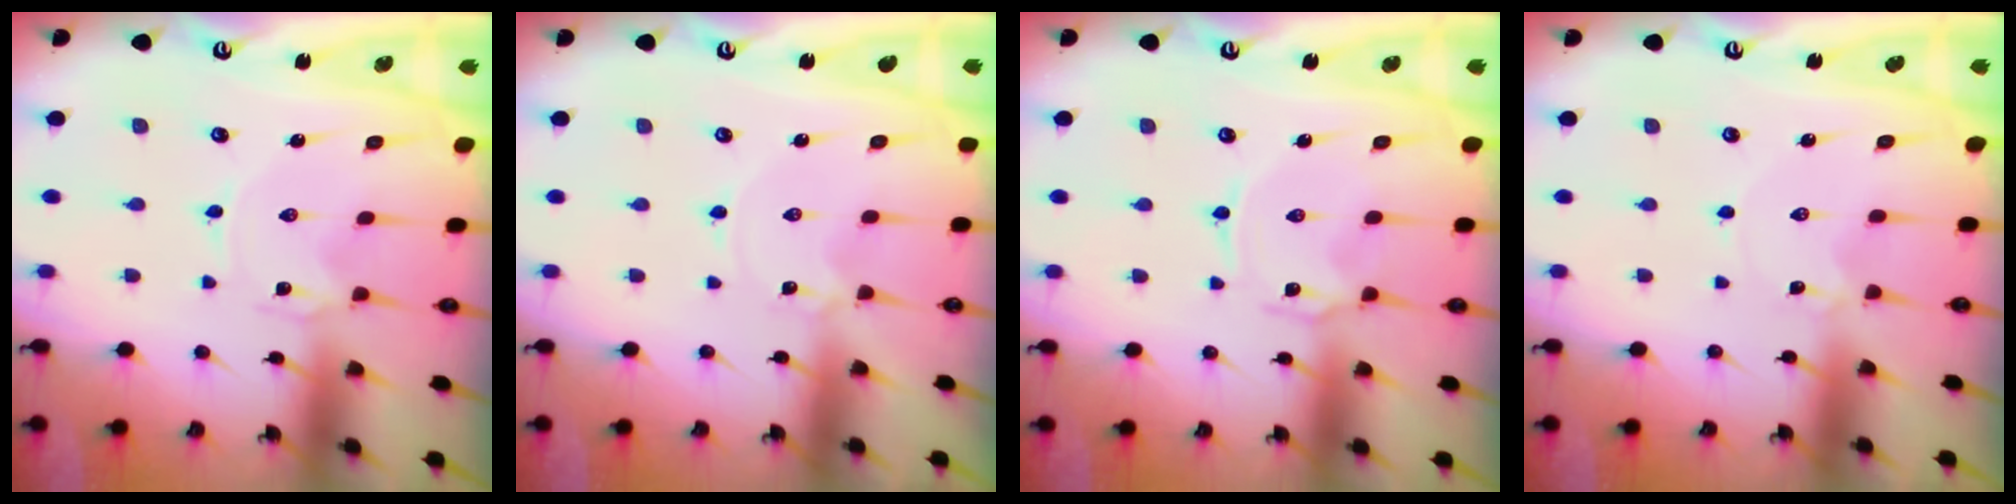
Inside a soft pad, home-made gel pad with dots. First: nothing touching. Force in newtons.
{"total": 0.0}
{"total": 1.7, "press": 1.7, "slide": 0.4}
{"total": 1.6, "press": 1.6, "slide": 0.2}